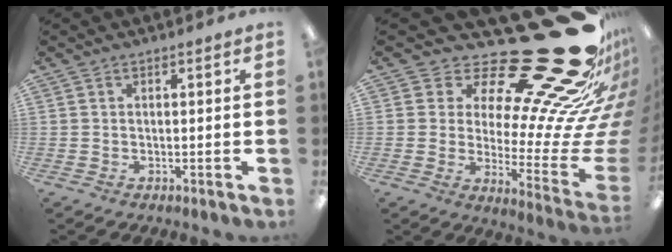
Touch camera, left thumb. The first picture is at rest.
{"total": 35.5, "force": [23.0, 11.2, 24.6], "torque": [-0.287, -0.203, 0.412]}